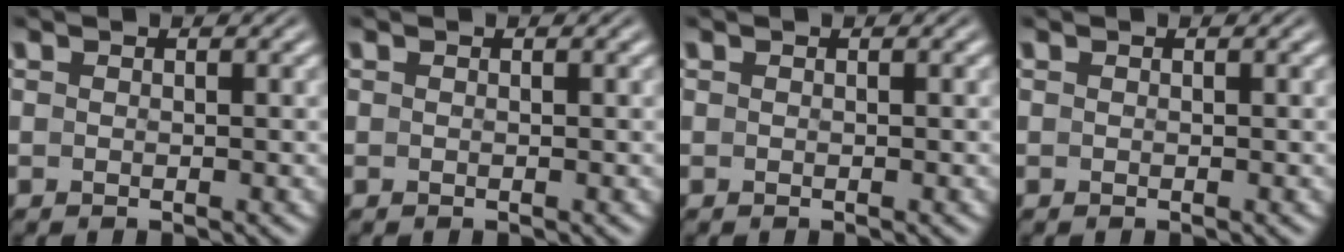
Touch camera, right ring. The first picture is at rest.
{"total": 0.0}
{"total": 0.0}
{"total": 0.0}